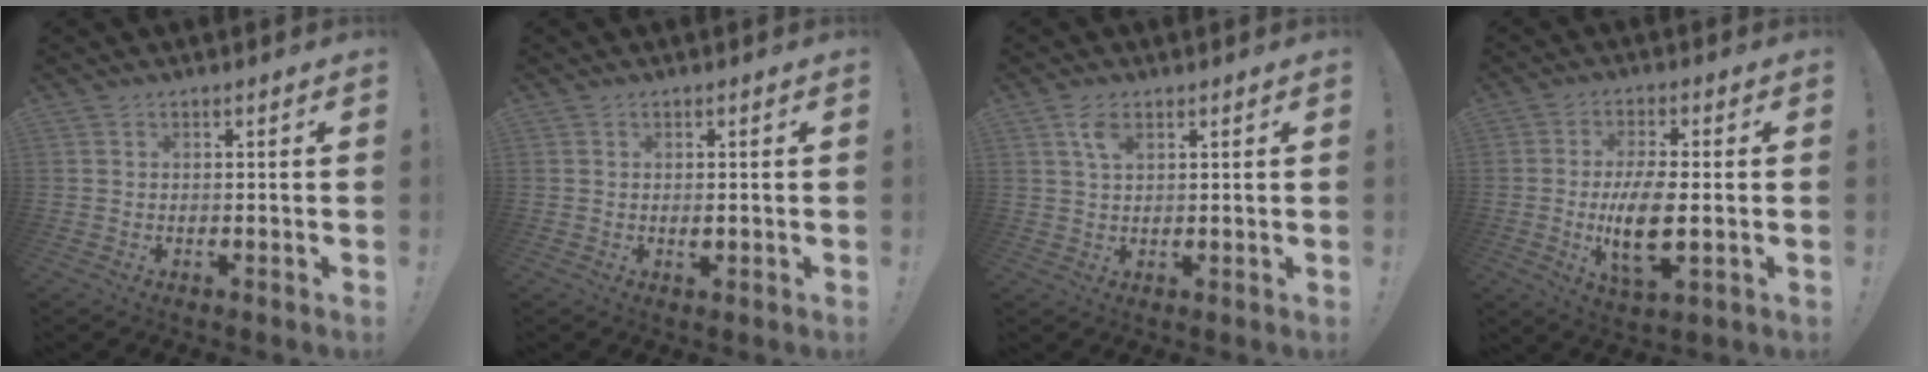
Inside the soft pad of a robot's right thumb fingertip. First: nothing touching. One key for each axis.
{"total": 1.1, "fx": 0.0, "fy": 0.6, "fz": 0.9, "tx": -0.013, "ty": -0.001, "tz": -0.001}
{"total": 4.3, "fx": 2.1, "fy": 2.0, "fz": 3.1, "tx": -0.053, "ty": -0.005, "tz": 0.036}
{"total": 11.9, "fx": -1.3, "fy": 4.2, "fz": 11.1, "tx": -0.211, "ty": -0.013, "tz": -0.026}